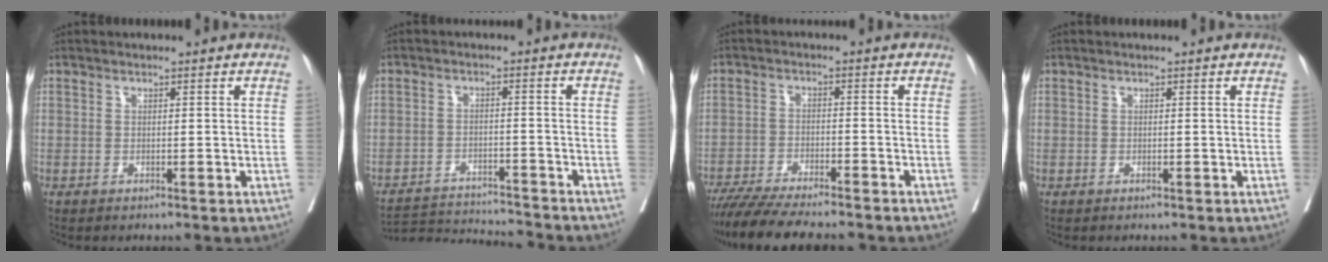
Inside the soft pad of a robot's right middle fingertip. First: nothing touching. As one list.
[{"total": 10.3, "force": [-10.3, -0.6, 0.8], "torque": [-0.014, 0.003, -0.163]}, {"total": 12.8, "force": [-11.2, 1.2, 6.0], "torque": [-0.085, -0.021, -0.171]}, {"total": 0.0}]